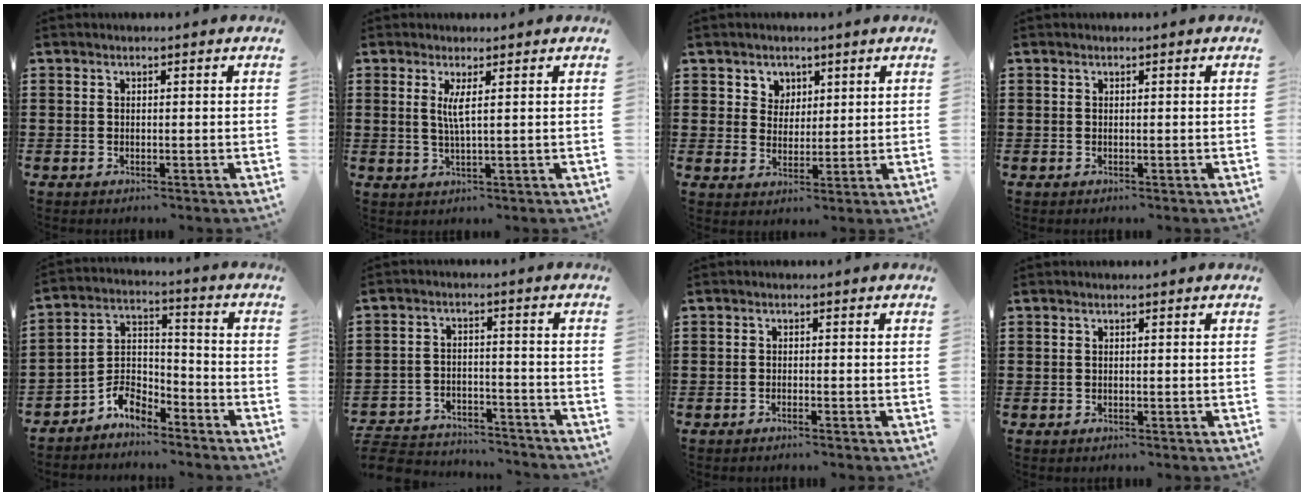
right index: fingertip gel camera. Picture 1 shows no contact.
{"total": 2.9, "force": [0.9, -0.1, 2.7], "torque": [-0.058, -0.004, 0.013]}
{"total": 3.6, "force": [2.1, 2.9, 0.1], "torque": [-0.017, 0.011, 0.037]}
{"total": 0.0}
{"total": 5.4, "force": [-4.6, 2.3, 1.6], "torque": [-0.038, 0.009, -0.095]}
{"total": 5.7, "force": [-5.6, 0.9, 0.8], "torque": [-0.030, 0.006, -0.115]}
{"total": 0.7, "force": [-0.7, -0.1, 0.2], "torque": [-0.006, -0.001, -0.013]}
{"total": 0.0}